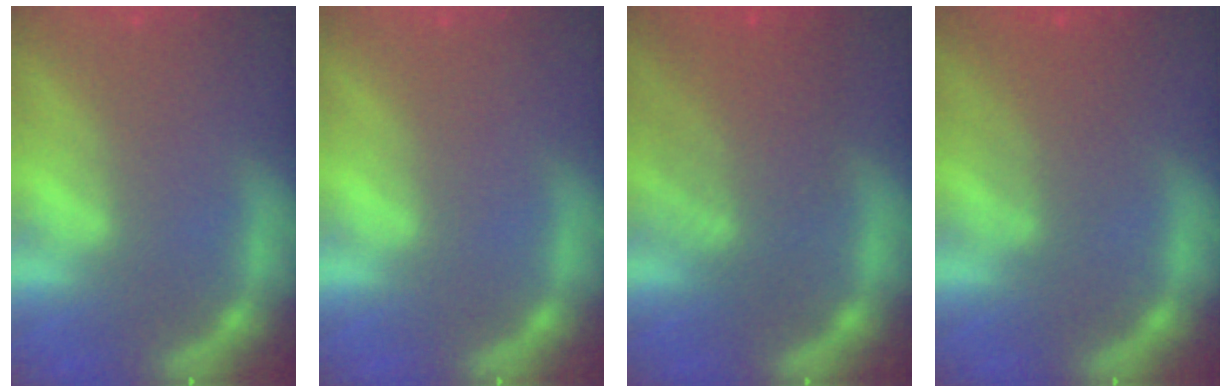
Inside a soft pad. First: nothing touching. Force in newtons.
{"total": 0.0}
{"total": 6.6}
{"total": 3.6}